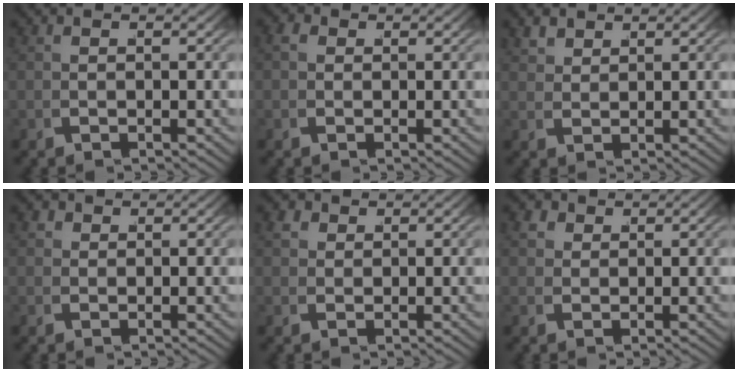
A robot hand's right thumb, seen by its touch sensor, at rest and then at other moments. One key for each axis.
{"total": 1.1, "fx": 0.2, "fy": 1.0, "fz": 0.3, "tx": -0.007, "ty": 0.002, "tz": 0.001}
{"total": 2.0, "fx": 1.9, "fy": 0.6, "fz": 0.2, "tx": -0.003, "ty": 0.004, "tz": 0.042}
{"total": 1.5, "fx": 0.7, "fy": 1.3, "fz": 0.3, "tx": -0.010, "ty": -0.001, "tz": 0.013}
{"total": 2.2, "fx": 1.1, "fy": 1.7, "fz": 0.7, "tx": -0.023, "ty": -0.004, "tz": 0.025}
{"total": 2.6, "fx": 1.3, "fy": 2.1, "fz": 0.8, "tx": -0.027, "ty": -0.004, "tz": 0.027}